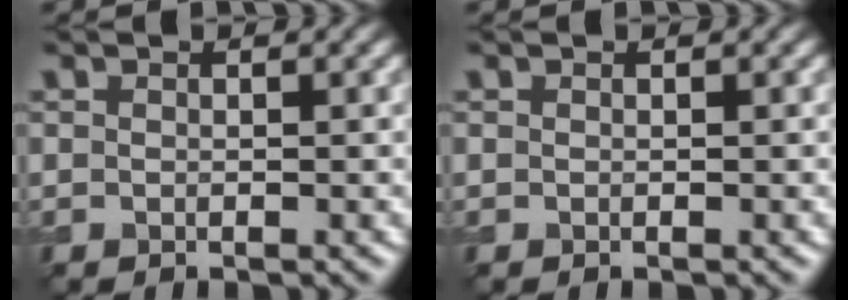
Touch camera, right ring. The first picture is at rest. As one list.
[{"total": 0.0}]